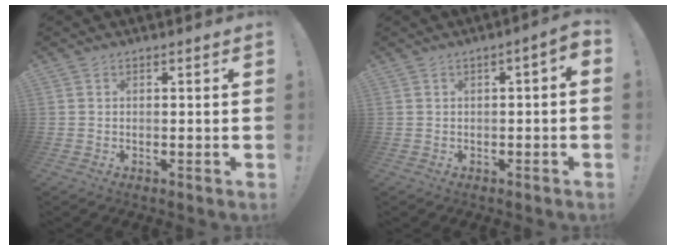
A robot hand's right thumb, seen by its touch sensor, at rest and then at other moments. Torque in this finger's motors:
{"motor_torque": [-0.45, -0.17, -0.37, 0.36, 0.13]}